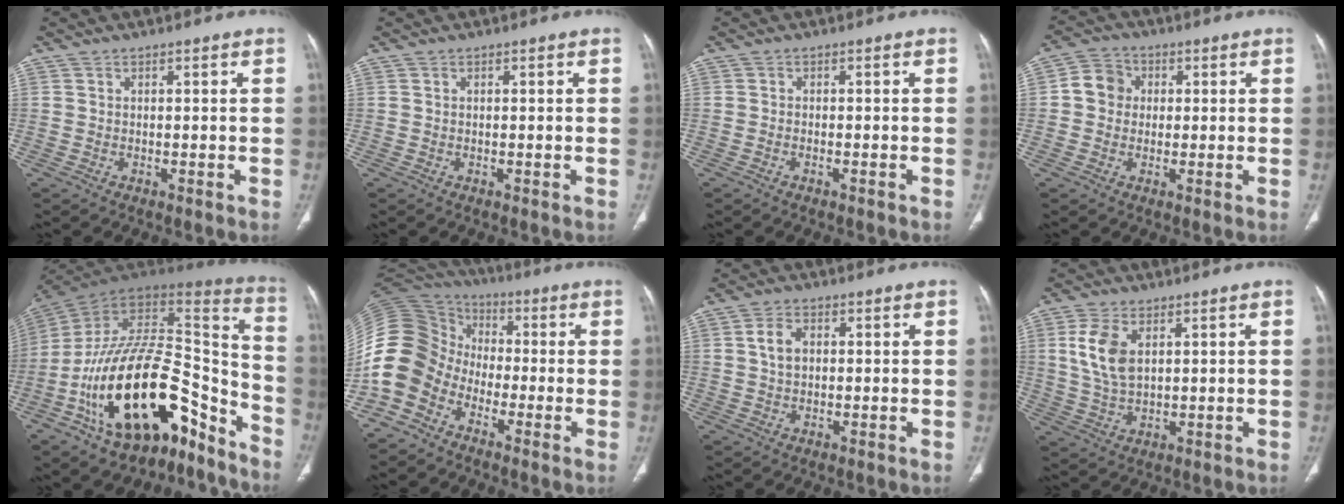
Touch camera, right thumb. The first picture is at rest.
{"total": 0.0}
{"total": 0.6, "force": [-0.5, 0.2, 0.3], "torque": [-0.010, 0.007, -0.006]}
{"total": 5.8, "force": [0.4, 5.3, 2.3], "torque": [-0.023, 0.013, -0.003]}
{"total": 31.8, "force": [-16.8, 15.0, 22.5], "torque": [-0.322, 0.104, -0.269]}
{"total": 16.9, "force": [-7.3, 13.1, 7.8], "torque": [-0.173, 0.068, -0.149]}
{"total": 4.4, "force": [0.8, 2.9, 3.2], "torque": [-0.061, 0.006, 0.015]}
{"total": 8.3, "force": [2.4, 4.7, 6.4], "torque": [-0.131, -0.005, 0.054]}